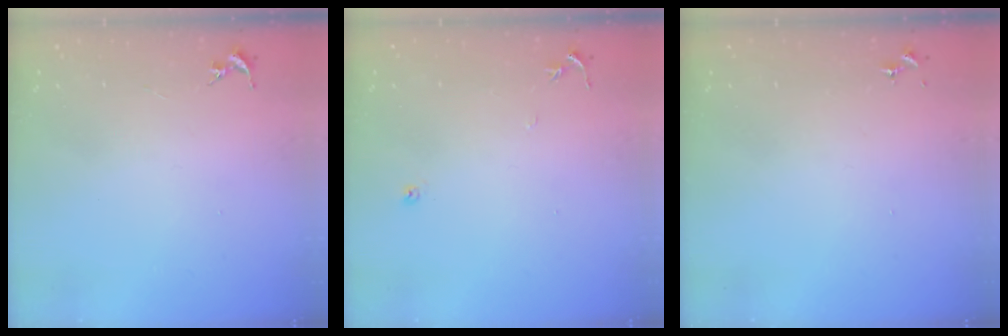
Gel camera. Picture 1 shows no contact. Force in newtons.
{"total": 4.6, "press": 4.6, "slide": 0.5}
{"total": 0.0}